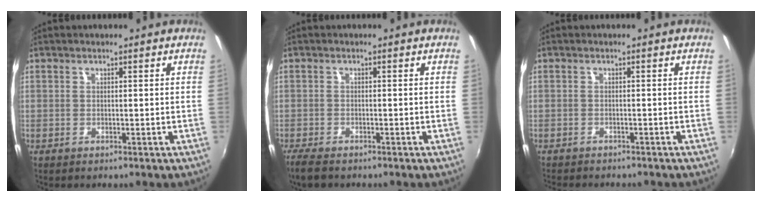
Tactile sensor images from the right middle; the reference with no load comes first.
{"total": 4.0, "force": [-3.3, 1.0, 2.1], "torque": [-0.053, -0.017, -0.063]}
{"total": 3.4, "force": [-3.2, 0.6, 1.1], "torque": [-0.030, -0.013, -0.049]}